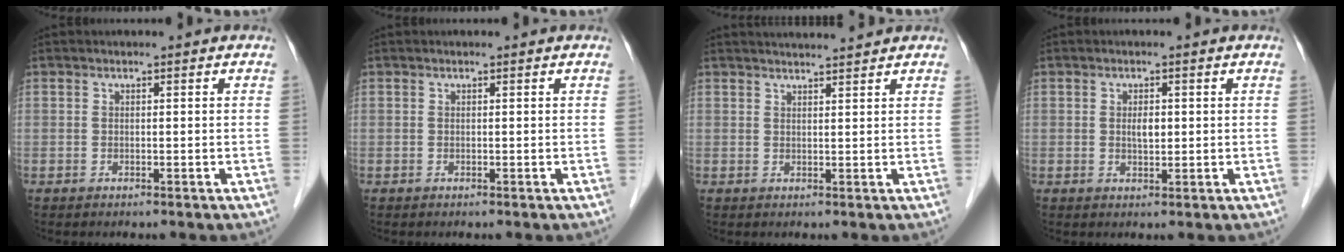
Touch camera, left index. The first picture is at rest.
{"total": 0.0}
{"total": 5.4, "force": [5.1, -0.4, 1.5], "torque": [-0.021, 0.019, 0.069]}
{"total": 1.9, "force": [0.3, 0.8, 1.6], "torque": [-0.029, -0.001, 0.007]}